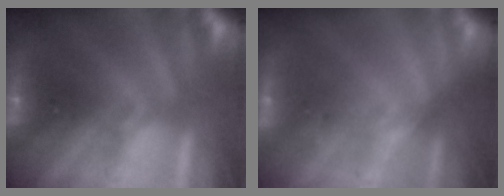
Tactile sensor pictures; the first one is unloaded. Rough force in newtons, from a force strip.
{"total": 2.6}